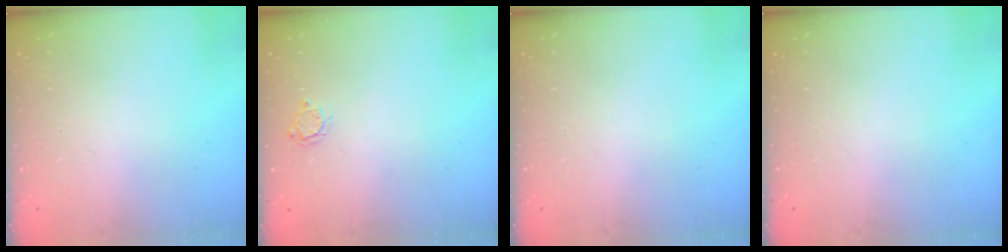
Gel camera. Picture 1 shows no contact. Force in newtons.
{"total": 3.3, "press": 3.2, "slide": 0.3}
{"total": 0.0}
{"total": 0.0}